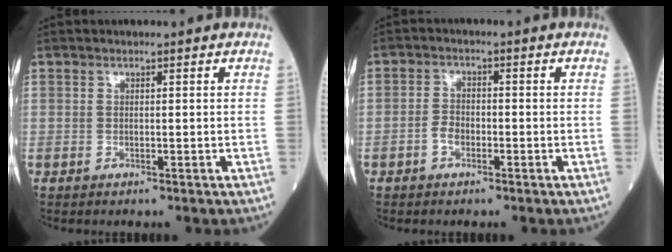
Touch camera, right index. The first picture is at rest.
{"total": 2.3, "force": [-1.2, 1.4, 1.5], "torque": [-0.024, 0.006, -0.024]}